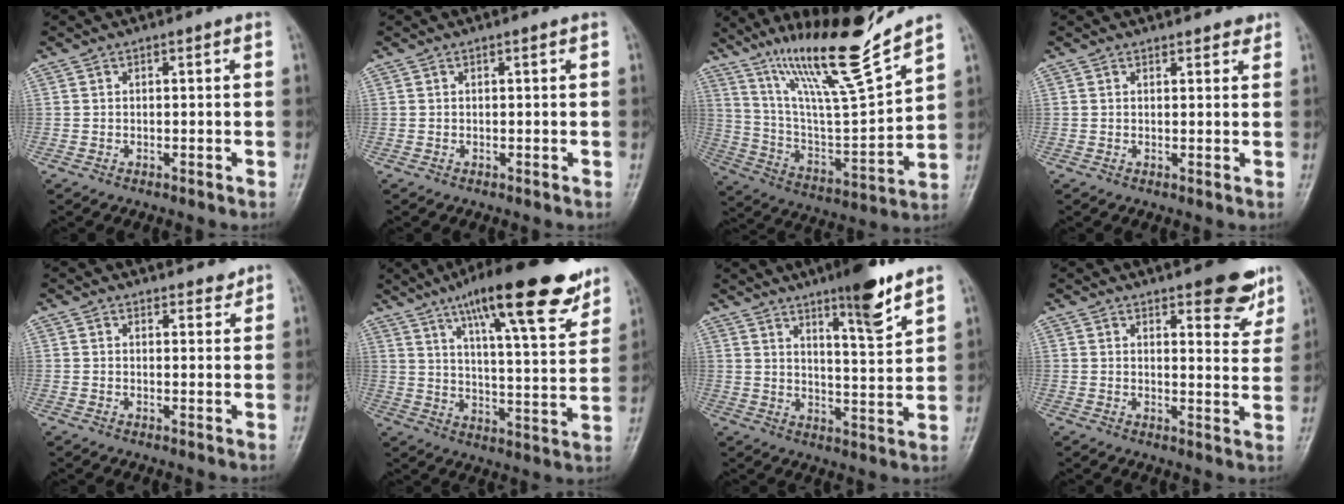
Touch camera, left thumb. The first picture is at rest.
{"total": 0.0}
{"total": 19.4, "force": [14.9, 0.9, 12.4], "torque": [-0.188, -0.082, 0.271]}
{"total": 2.2, "force": [1.9, 1.0, 0.4], "torque": [0.011, -0.008, 0.019]}
{"total": 2.6, "force": [2.3, 1.0, 0.4], "torque": [0.012, -0.016, 0.029]}
{"total": 21.9, "force": [14.1, 5.0, 16.0], "torque": [-0.211, -0.048, 0.215]}
{"total": 10.8, "force": [7.5, 1.6, 7.7], "torque": [-0.105, -0.053, 0.117]}
{"total": 9.3, "force": [6.5, 3.1, 5.8], "torque": [-0.043, -0.041, 0.081]}